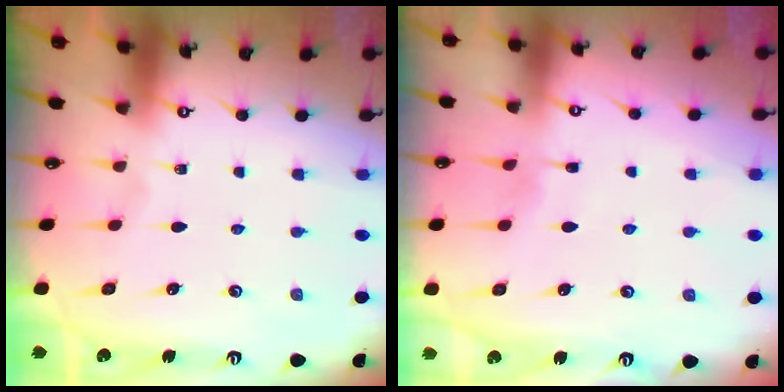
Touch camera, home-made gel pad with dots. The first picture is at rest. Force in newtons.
{"total": 3.4, "press": 3.3, "slide": 0.5}